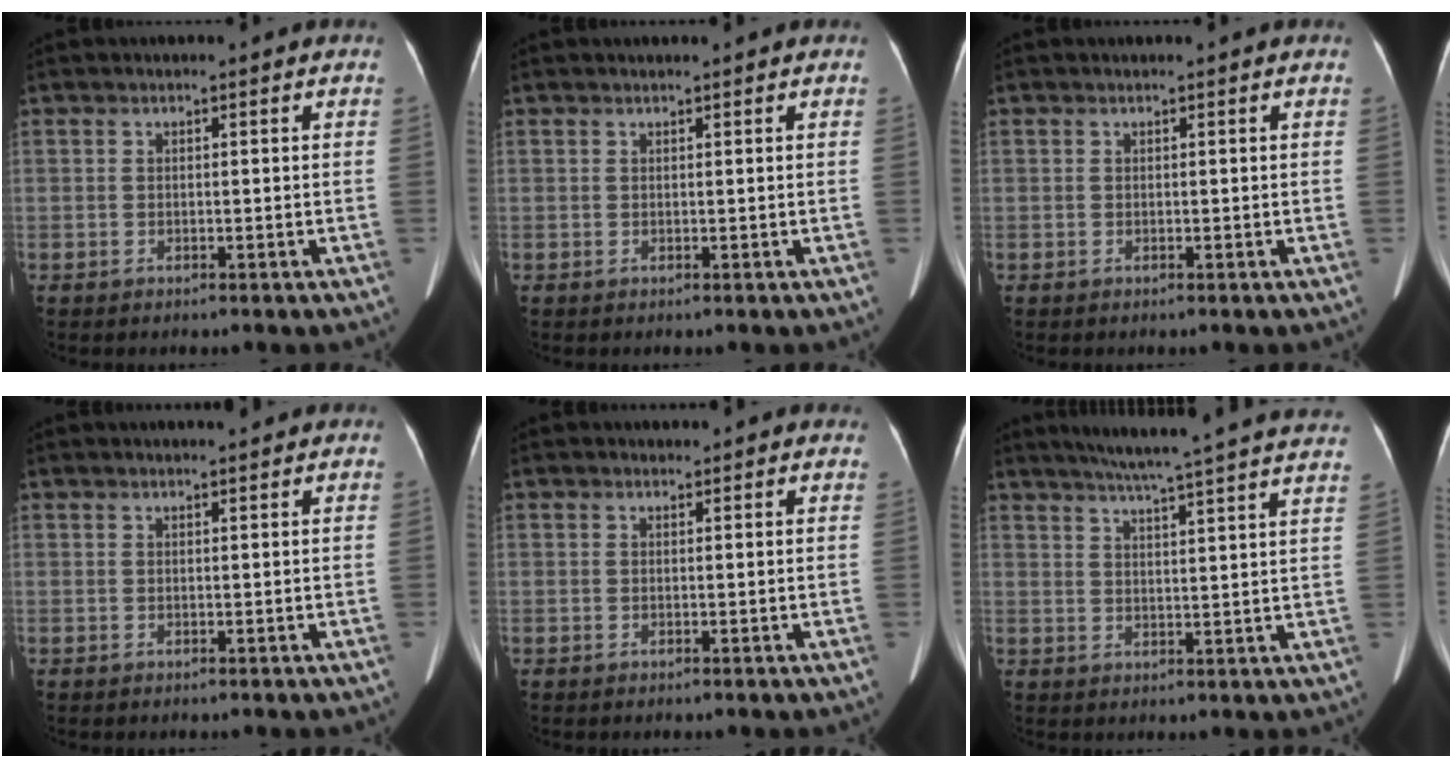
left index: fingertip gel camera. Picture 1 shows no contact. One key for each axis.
{"total": 1.5, "fx": 1.4, "fy": -0.1, "fz": 0.6, "tx": -0.008, "ty": 0.012, "tz": 0.023}
{"total": 0.8, "fx": 0.7, "fy": -0.1, "fz": 0.3, "tx": -0.005, "ty": 0.011, "tz": 0.015}
{"total": 2.8, "fx": 2.6, "fy": 0.1, "fz": 1.0, "tx": -0.014, "ty": 0.011, "tz": 0.034}
{"total": 2.0, "fx": 1.9, "fy": 0.6, "fz": 0.3, "tx": -0.008, "ty": 0.013, "tz": 0.020}
{"total": 22.7, "fx": 20.3, "fy": -0.4, "fz": 10.1, "tx": -0.158, "ty": -0.017, "tz": 0.254}